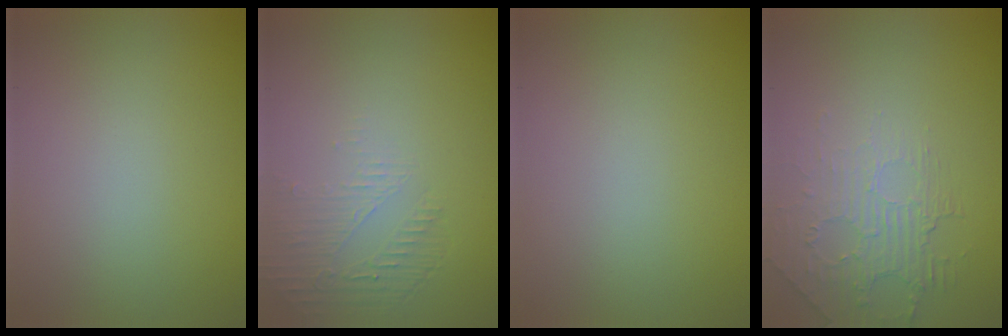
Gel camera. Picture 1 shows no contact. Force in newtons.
{"total": 1.7, "press": 0.6, "slide": 1.6}
{"total": 0.0}
{"total": 2.1, "press": 1.2, "slide": 1.7}